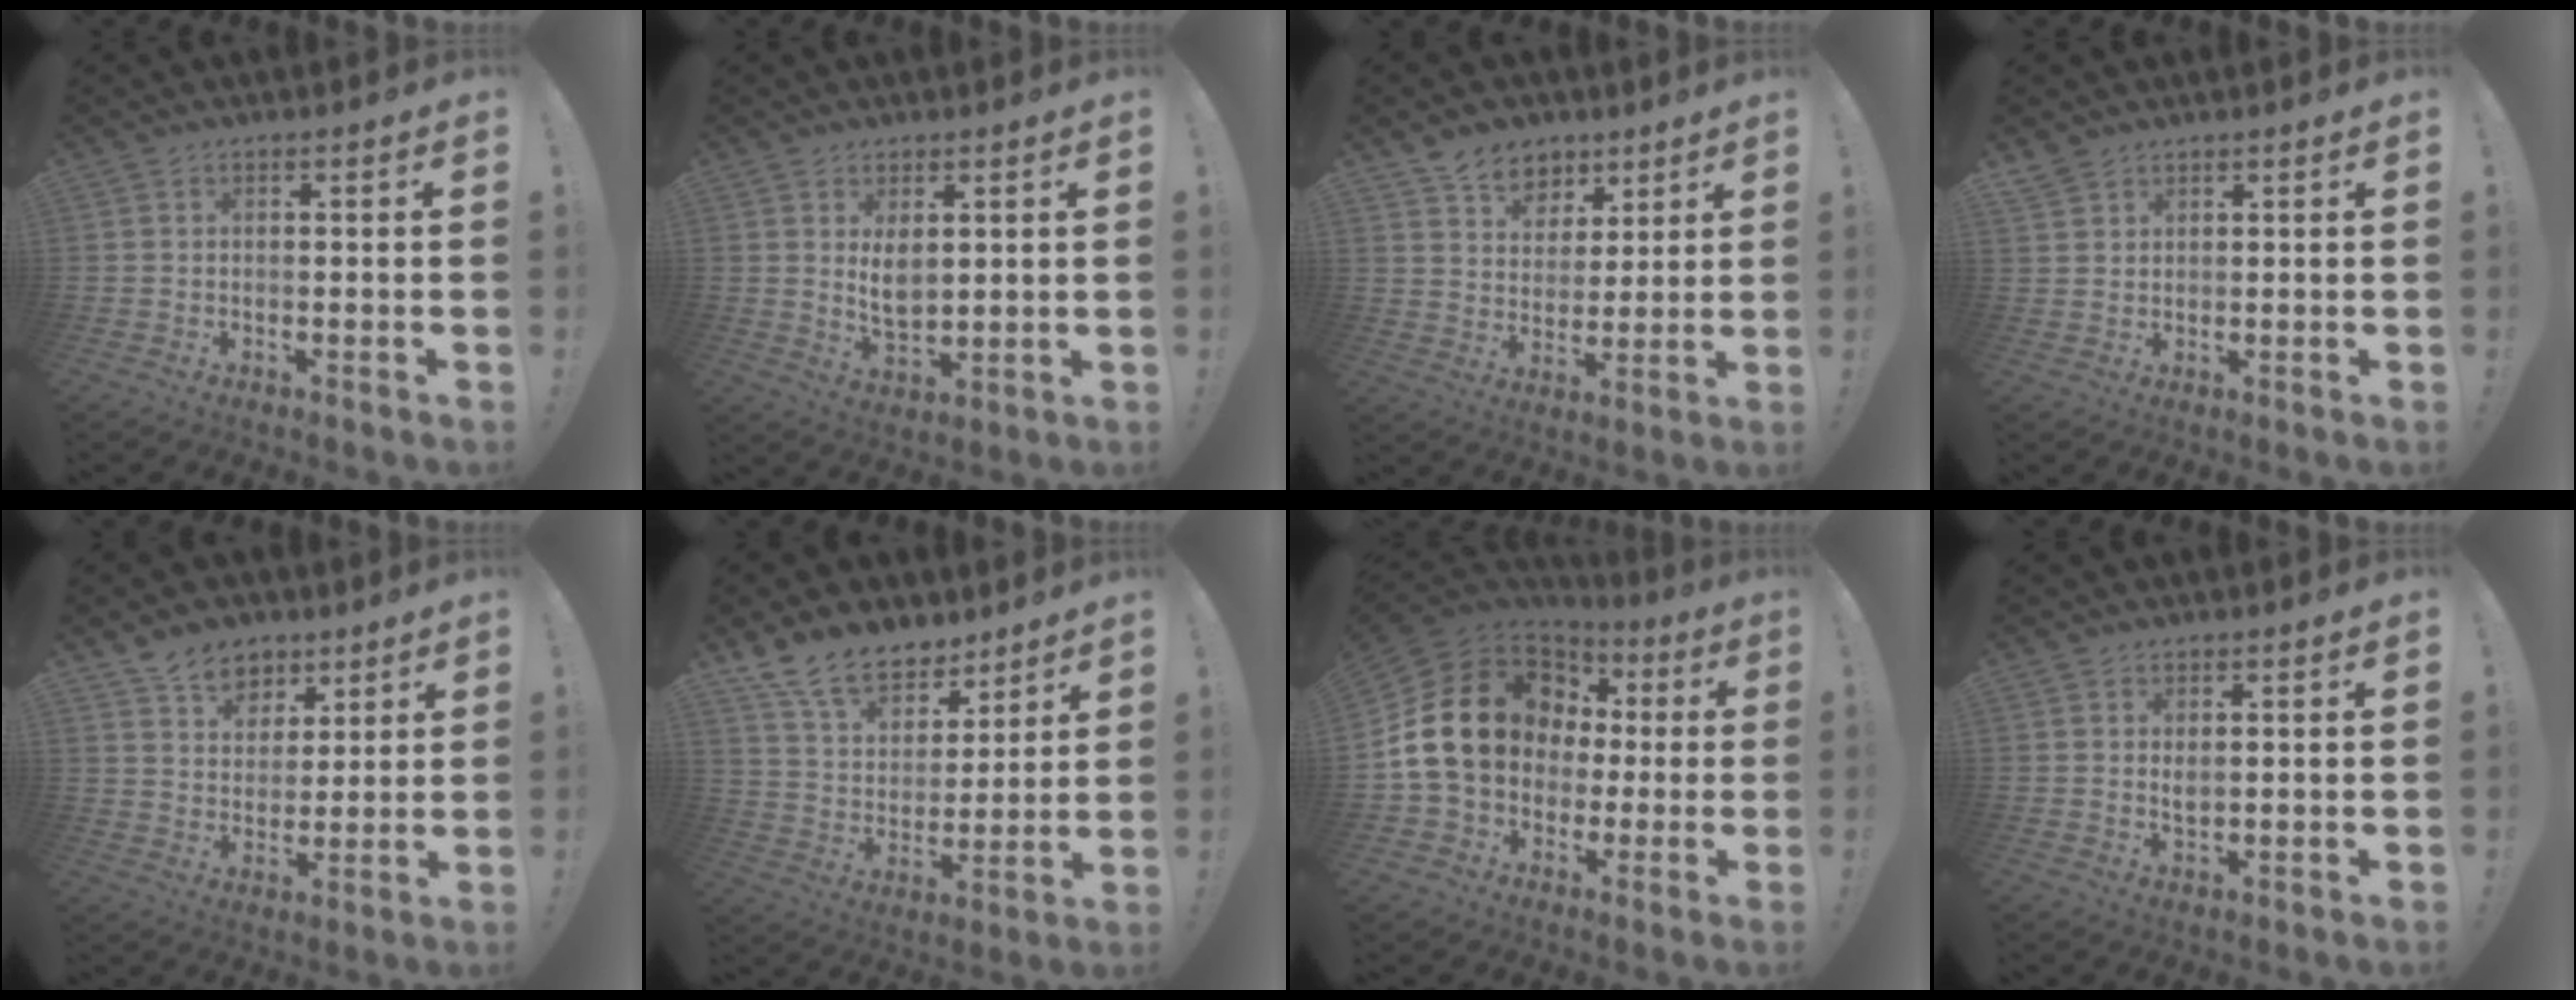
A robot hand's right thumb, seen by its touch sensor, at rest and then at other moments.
{"total": 6.0, "force": [2.3, 3.3, 4.5], "torque": [-0.067, -0.019, 0.040]}
{"total": 10.2, "force": [6.8, 7.2, 2.4], "torque": [-0.042, -0.045, 0.136]}
{"total": 3.2, "force": [2.8, 1.5, 0.7], "torque": [-0.013, -0.017, 0.054]}
{"total": 10.4, "force": [6.8, 7.3, 3.1], "torque": [-0.044, -0.045, 0.132]}
{"total": 14.8, "force": [11.5, 7.8, 4.9], "torque": [-0.102, -0.082, 0.220]}
{"total": 21.2, "force": [3.4, 16.2, 13.3], "torque": [-0.221, 0.005, 0.087]}
{"total": 2.0, "force": [1.1, 0.9, 1.5], "torque": [-0.017, -0.008, 0.018]}